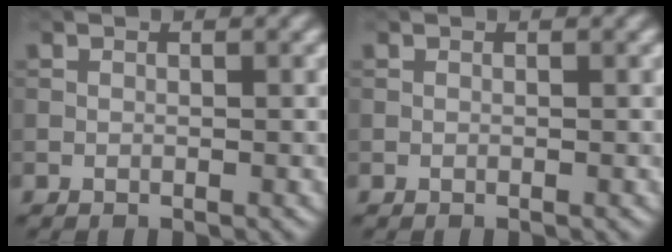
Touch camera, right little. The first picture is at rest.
{"total": 0.0}